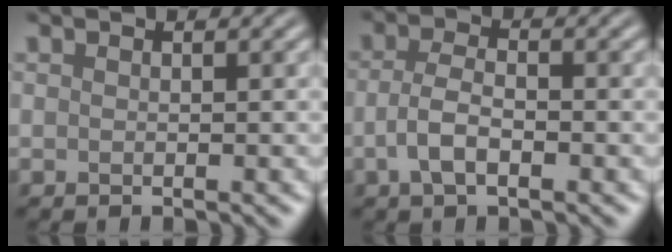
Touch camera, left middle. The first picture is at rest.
{"total": 3.2, "force": [-1.0, 1.4, 2.7], "torque": [-0.055, 0.001, -0.024]}